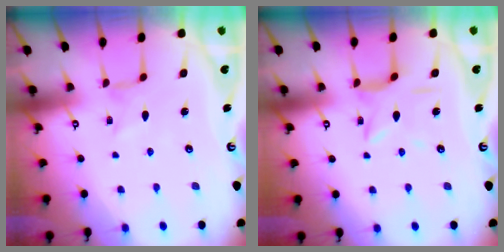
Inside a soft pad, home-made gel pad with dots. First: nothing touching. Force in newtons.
{"total": 5.6, "press": 5.6, "slide": 0.3}